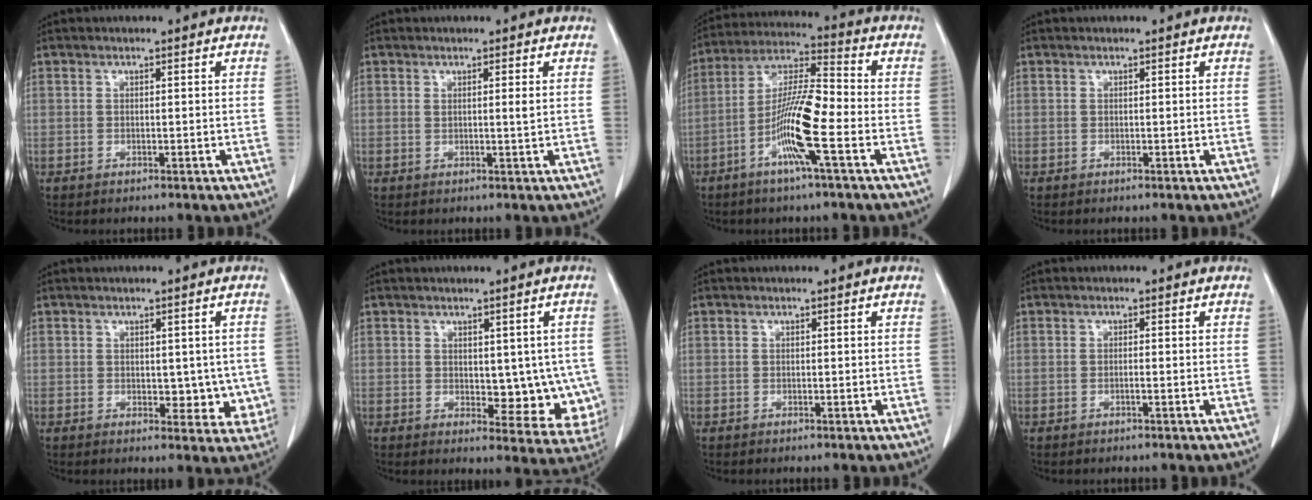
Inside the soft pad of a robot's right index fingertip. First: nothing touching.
{"total": 1.2, "force": [0.4, -0.2, 1.1], "torque": [-0.021, -0.003, 0.006]}
{"total": 11.9, "force": [-4.3, 0.5, 11.1], "torque": [-0.217, 0.000, -0.088]}
{"total": 0.0}
{"total": 5.2, "force": [0.0, 3.4, 3.9], "torque": [-0.022, -0.002, 0.006]}
{"total": 8.8, "force": [0.1, 4.8, 7.4], "torque": [-0.063, -0.006, 0.012]}
{"total": 0.0}
{"total": 0.5, "force": [-0.2, -0.1, 0.5], "torque": [-0.009, 0.001, -0.004]}